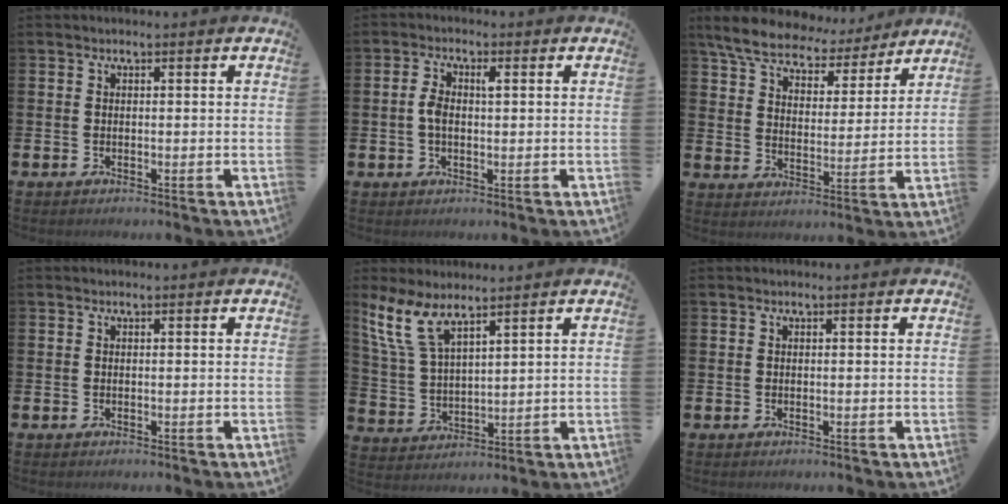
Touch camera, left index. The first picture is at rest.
{"total": 3.0, "force": [0.4, 1.5, 2.6], "torque": [-0.041, 0.004, 0.002]}
{"total": 8.3, "force": [7.6, 2.5, 2.1], "torque": [-0.075, -0.048, 0.135]}
{"total": 0.0}
{"total": 7.5, "force": [6.2, 2.0, 3.8], "torque": [-0.100, -0.014, 0.114]}
{"total": 0.0}